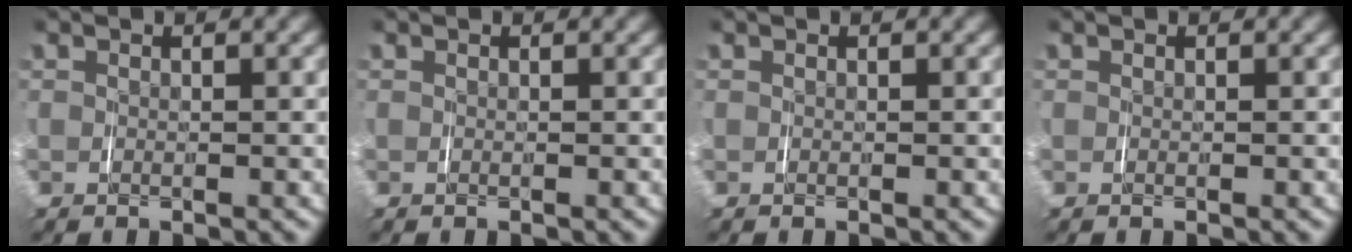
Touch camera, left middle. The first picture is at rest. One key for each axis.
{"total": 0.0}
{"total": 0.0}
{"total": 0.0}